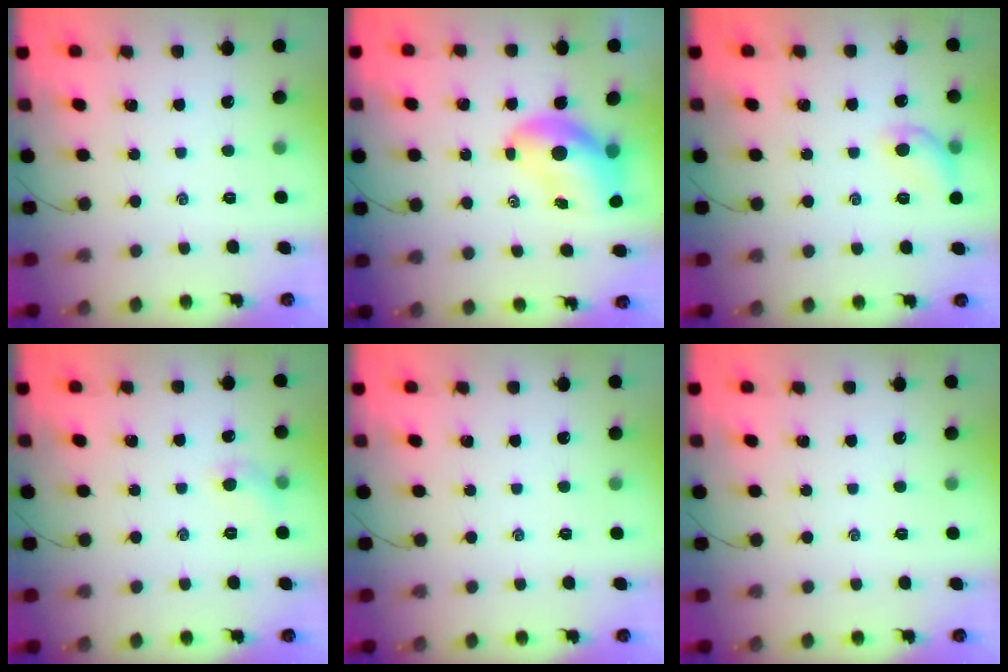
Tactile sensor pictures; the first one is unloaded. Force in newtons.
{"total": 8.3, "press": 8.0, "slide": 2.4}
{"total": 8.2, "press": 8.2, "slide": 0.8}
{"total": 5.6, "press": 5.2, "slide": 1.9}
{"total": 0.0}
{"total": 0.0}